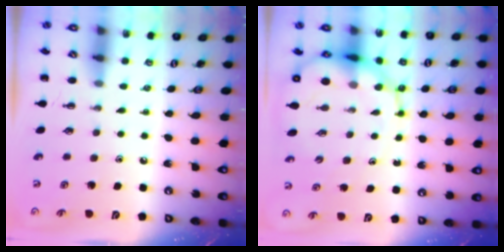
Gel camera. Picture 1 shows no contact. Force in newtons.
{"total": 13.5, "press": 12.9, "slide": 3.9}